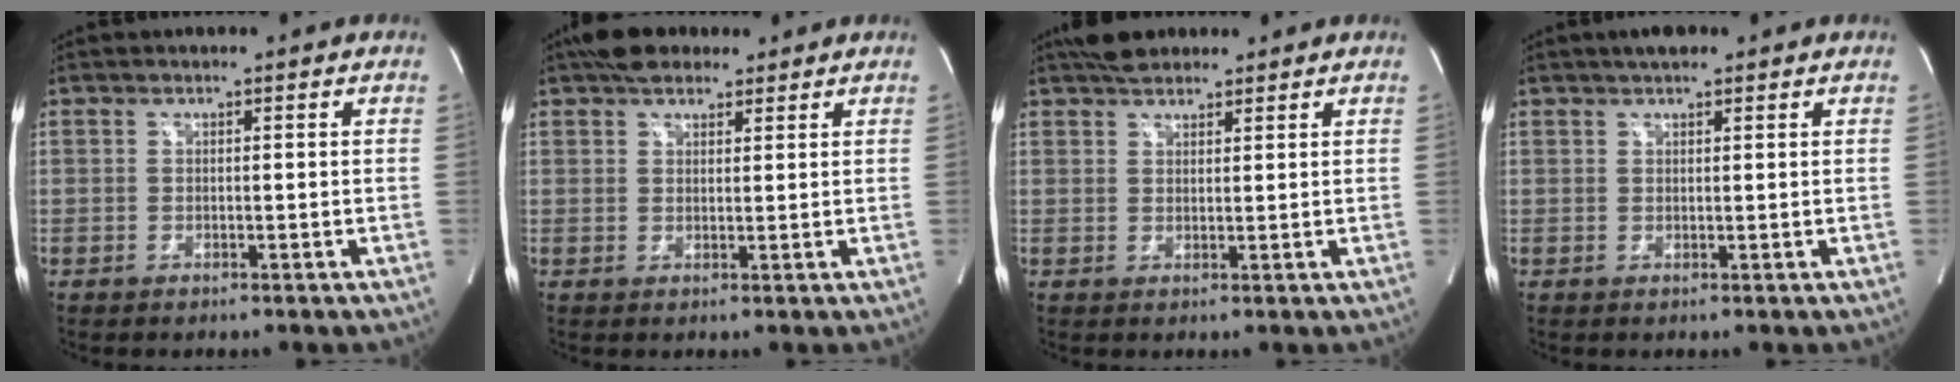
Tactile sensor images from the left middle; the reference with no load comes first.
{"total": 6.0, "force": [4.7, 2.8, 2.6], "torque": [-0.045, 0.029, 0.082]}
{"total": 4.8, "force": [4.1, 1.9, 1.8], "torque": [-0.032, 0.025, 0.072]}
{"total": 2.9, "force": [2.2, 0.9, 1.6], "torque": [-0.030, 0.015, 0.035]}